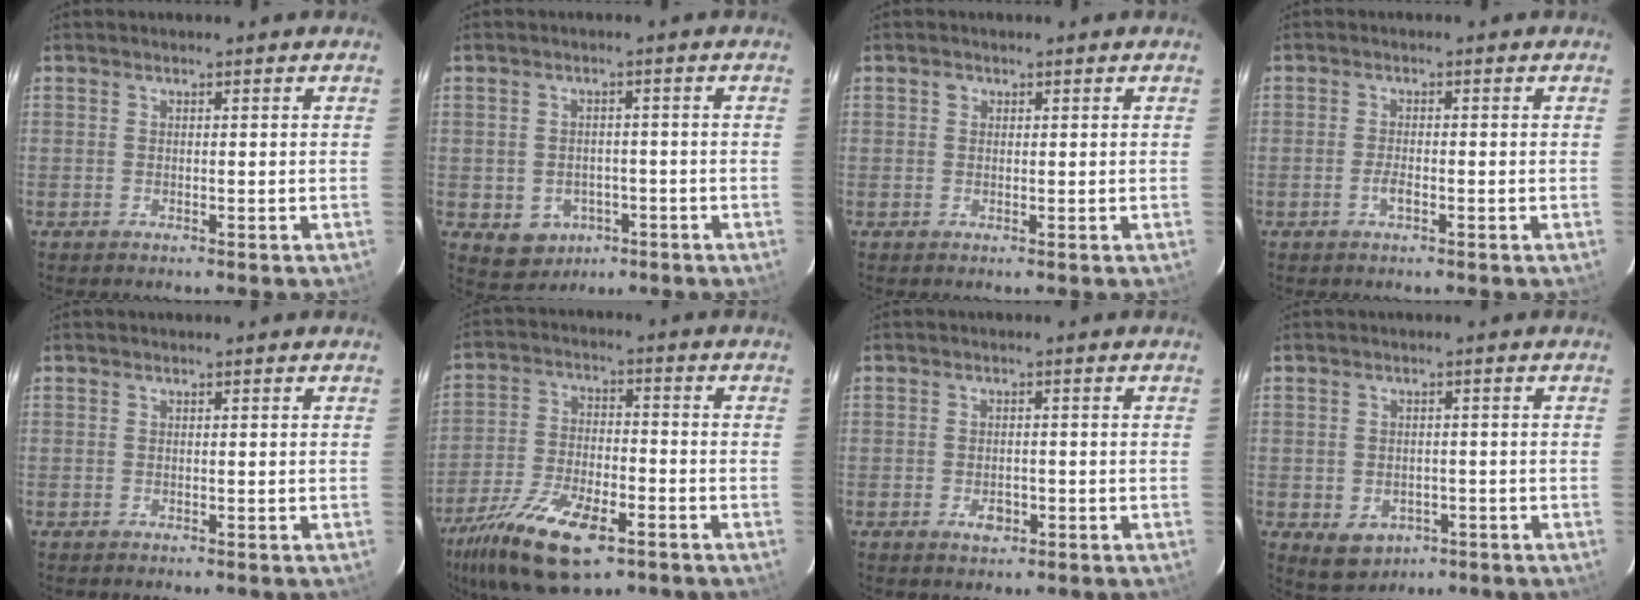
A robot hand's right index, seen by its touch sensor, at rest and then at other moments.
{"total": 6.3, "force": [-2.7, 5.3, 2.1], "torque": [-0.051, 0.010, -0.019]}
{"total": 1.0, "force": [0.4, 0.9, 0.2], "torque": [-0.004, 0.006, 0.004]}
{"total": 1.8, "force": [-0.9, 0.6, 1.5], "torque": [-0.035, -0.001, -0.019]}
{"total": 0.0}
{"total": 17.2, "force": [-10.3, 7.0, 11.8], "torque": [-0.249, -0.039, -0.185]}
{"total": 2.8, "force": [-1.3, 1.9, 1.7], "torque": [-0.031, -0.002, -0.018]}
{"total": 5.8, "force": [-2.3, 4.7, 2.7], "torque": [-0.055, 0.000, -0.015]}